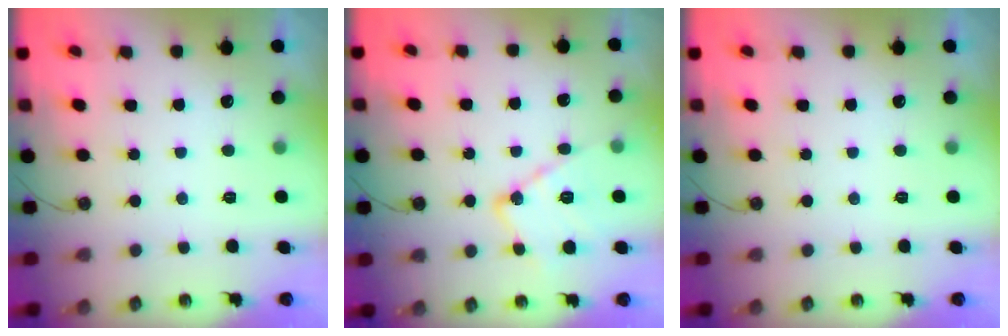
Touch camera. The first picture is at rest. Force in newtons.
{"total": 14.0, "press": 14.0, "slide": 1.1}
{"total": 0.0}